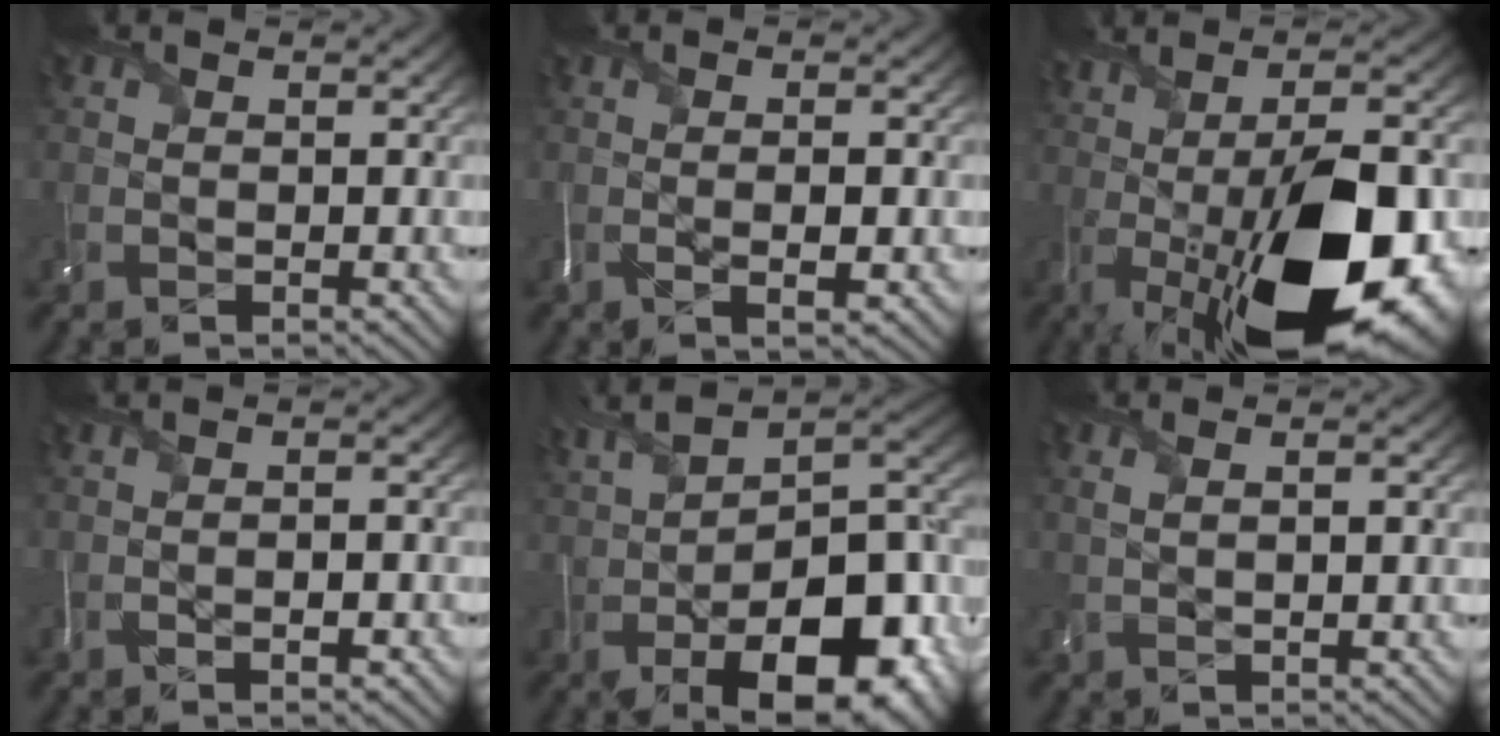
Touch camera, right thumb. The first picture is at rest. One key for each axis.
{"total": 2.6, "fx": -0.7, "fy": 0.0, "fz": 2.5, "tx": -0.043, "ty": -0.003, "tz": -0.014}
{"total": 20.1, "fx": -4.1, "fy": 7.9, "fz": 18.0, "tx": -0.248, "ty": -0.001, "tz": -0.063}
{"total": 2.4, "fx": -0.9, "fy": 0.7, "fz": 2.1, "tx": -0.025, "ty": 0.002, "tz": -0.014}
{"total": 18.9, "fx": -3.9, "fy": 9.6, "fz": 15.8, "tx": -0.217, "ty": -0.015, "tz": -0.041}
{"total": 2.3, "fx": 0.2, "fy": 0.4, "fz": 2.3, "tx": -0.047, "ty": 0.000, "tz": 0.006}